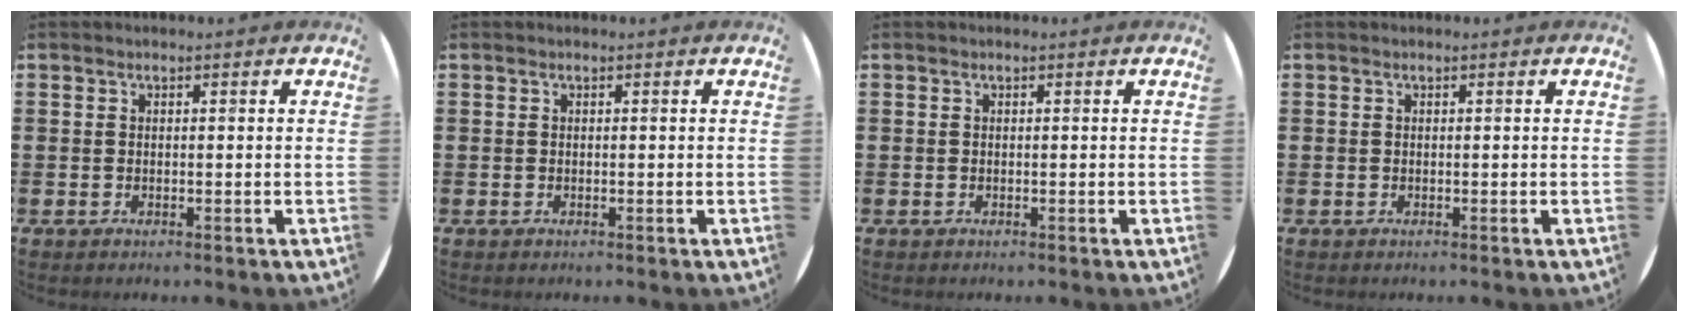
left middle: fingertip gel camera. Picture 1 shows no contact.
{"total": 0.0}
{"total": 0.0}
{"total": 0.0}